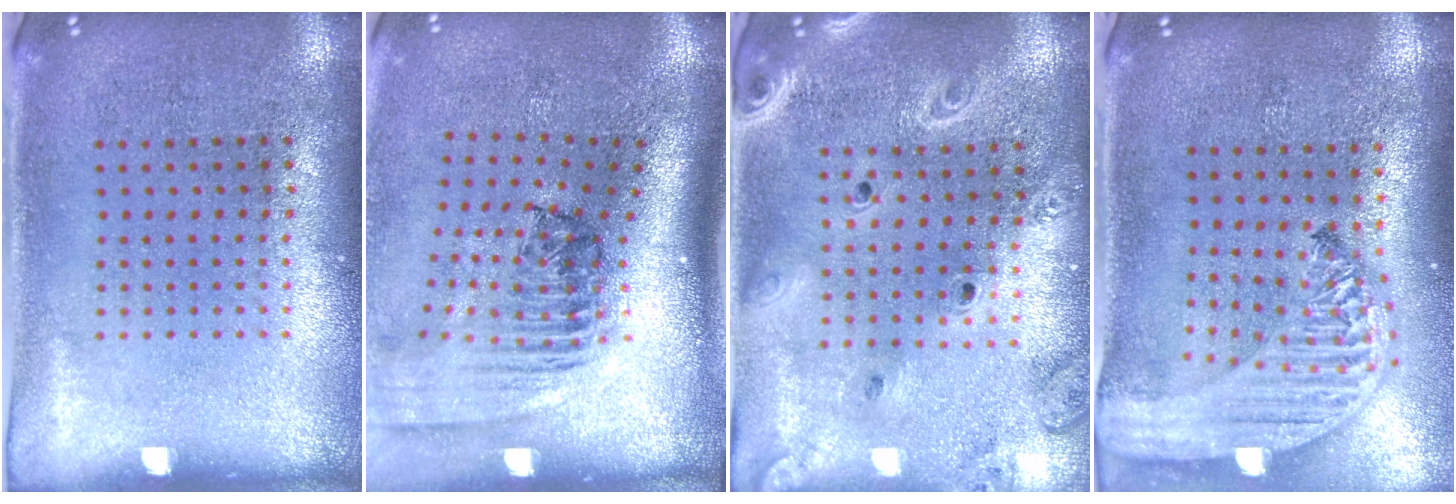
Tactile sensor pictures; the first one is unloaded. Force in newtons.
{"total": 2.5, "press": 1.7, "slide": 1.8}
{"total": 2.4, "press": 2.1, "slide": 1.2}
{"total": 3.2, "press": 2.6, "slide": 1.9}